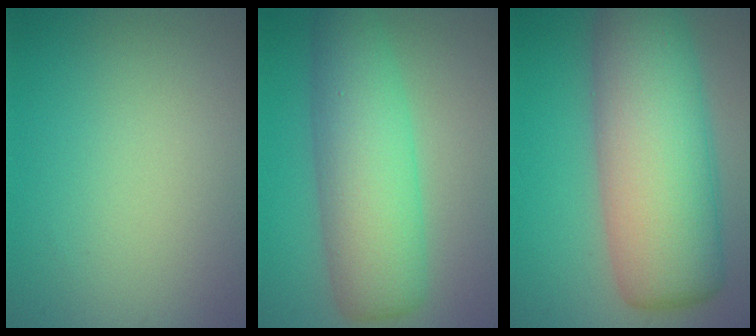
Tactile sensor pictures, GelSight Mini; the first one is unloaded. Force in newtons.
{"total": 7.4, "press": 7.4, "slide": 0.3}
{"total": 11.5, "press": 11.5, "slide": 0.5}